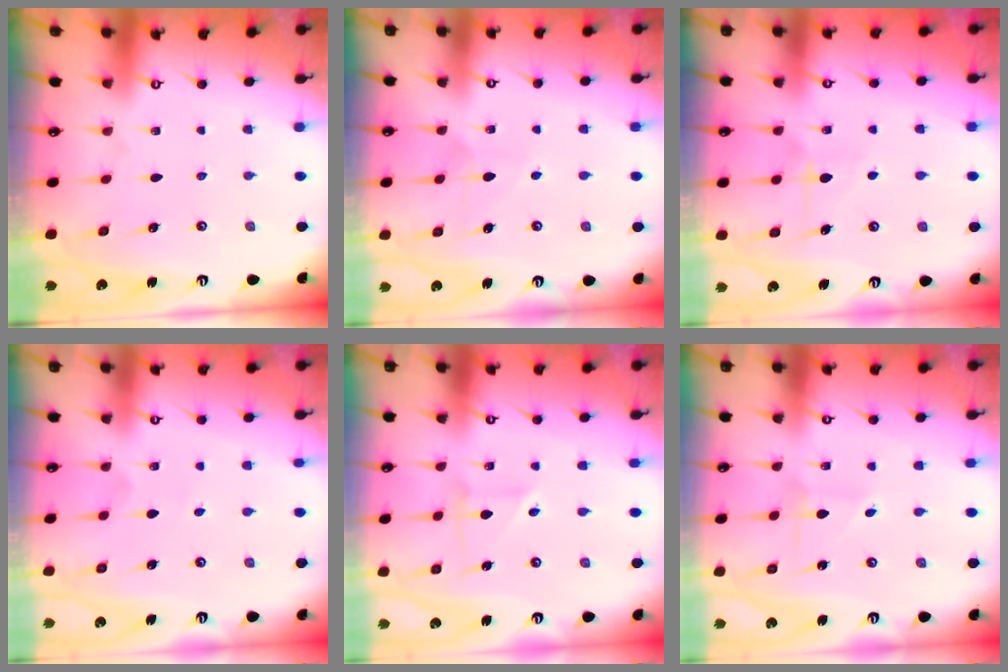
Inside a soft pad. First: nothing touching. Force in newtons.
{"total": 5.5, "press": 5.4, "slide": 0.6}
{"total": 5.9, "press": 5.9, "slide": 0.3}
{"total": 2.8, "press": 2.7, "slide": 0.3}
{"total": 2.7, "press": 2.5, "slide": 1.0}
{"total": 2.0, "press": 2.0, "slide": 0.2}